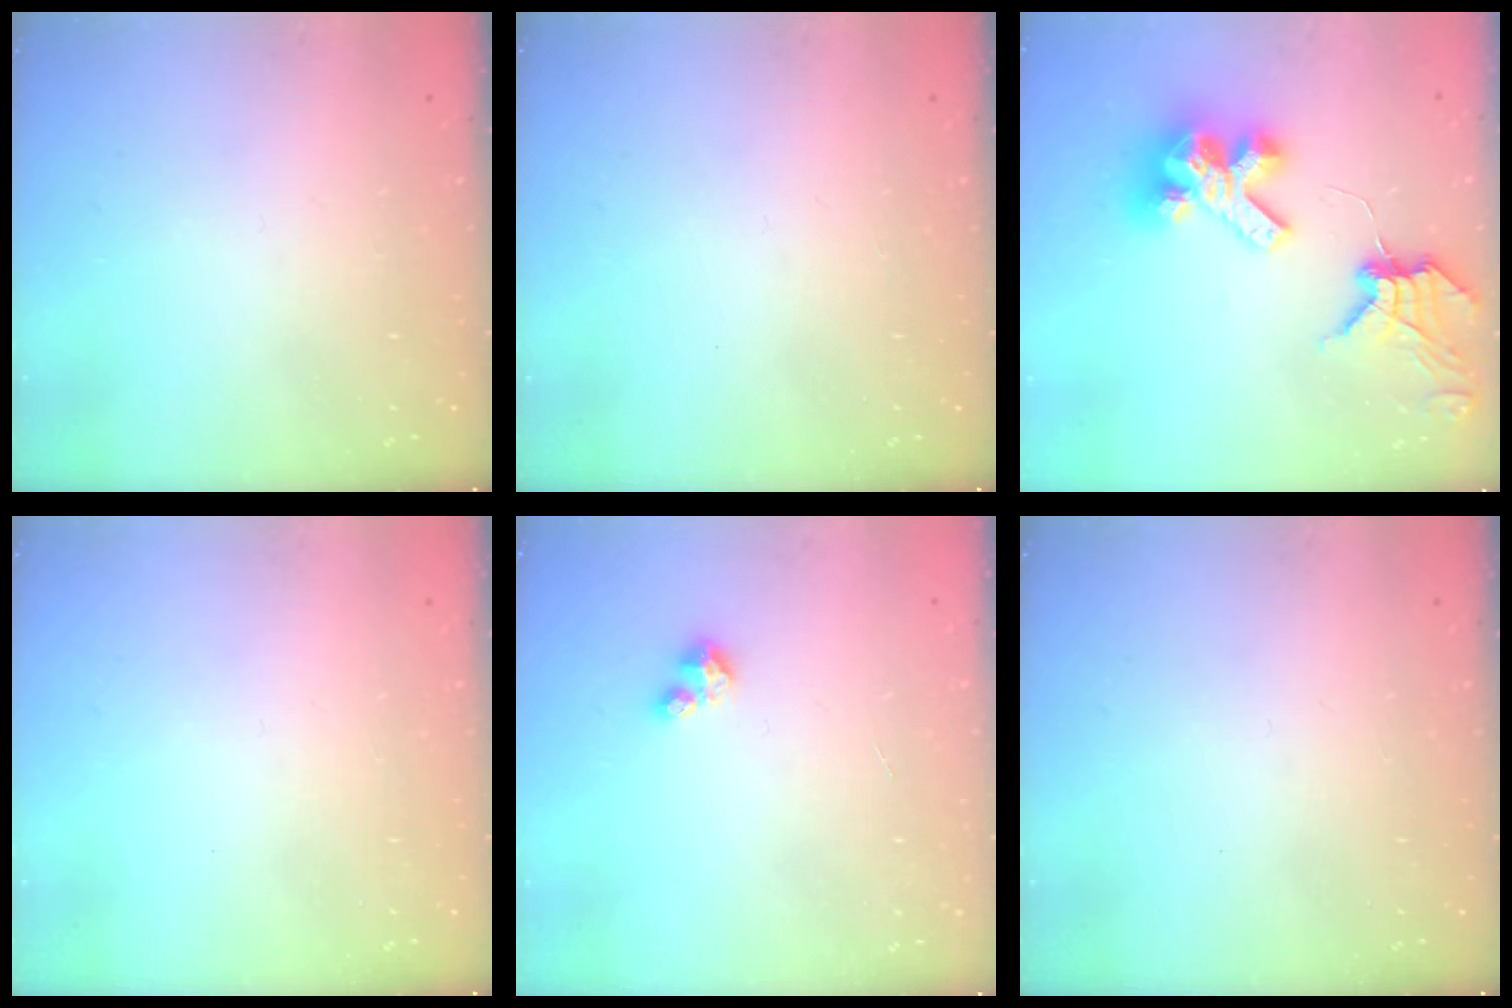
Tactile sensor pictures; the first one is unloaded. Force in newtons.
{"total": 0.0}
{"total": 14.1, "press": 14.0, "slide": 1.7}
{"total": 0.0}
{"total": 2.7, "press": 2.7, "slide": 0.3}
{"total": 0.0}